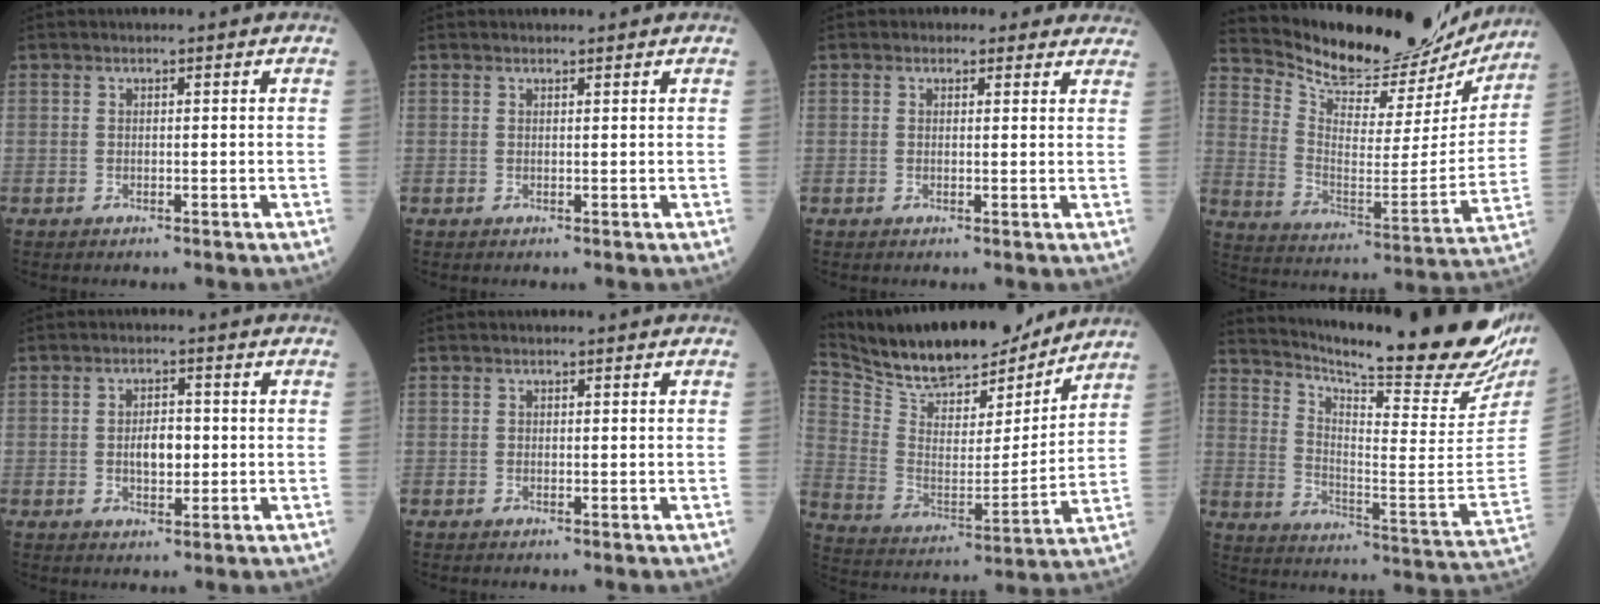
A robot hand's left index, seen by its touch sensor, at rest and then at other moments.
{"total": 1.2, "force": [1.2, 0.1, 0.1], "torque": [-0.010, 0.006, 0.019]}
{"total": 2.2, "force": [1.7, 1.2, 0.3], "torque": [0.005, 0.000, 0.007]}
{"total": 22.0, "force": [20.8, 4.9, 5.2], "torque": [-0.099, -0.055, 0.297]}
{"total": 3.9, "force": [-0.1, 1.9, 3.4], "torque": [-0.058, 0.002, 0.000]}
{"total": 0.0}
{"total": 20.3, "force": [18.2, 5.4, 7.3], "torque": [-0.139, -0.004, 0.300]}
{"total": 27.9, "force": [24.0, 2.1, 14.1], "torque": [-0.233, -0.096, 0.316]}